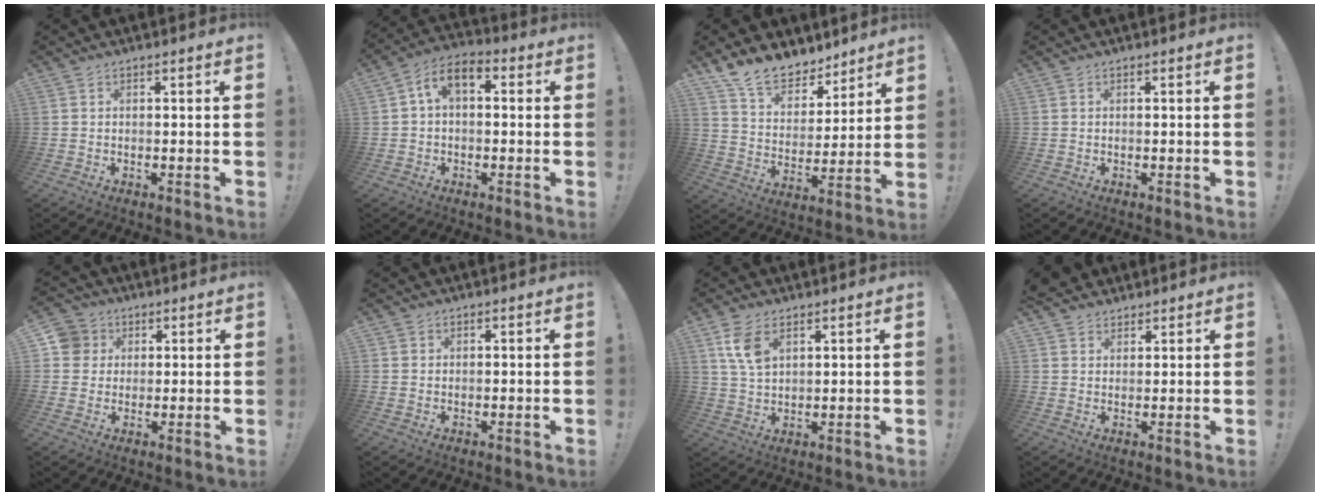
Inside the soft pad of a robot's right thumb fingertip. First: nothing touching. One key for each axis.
{"total": 6.7, "fx": 1.0, "fy": 4.1, "fz": 5.2, "tx": -0.095, "ty": 0.010, "tz": 0.024}
{"total": 13.6, "fx": 11.4, "fy": 6.5, "fz": 3.8, "tx": -0.080, "ty": -0.085, "tz": 0.215}
{"total": 0.0}
{"total": 6.9, "fx": 2.0, "fy": 6.4, "fz": 1.4, "tx": -0.020, "ty": -0.005, "tz": 0.041}
{"total": 1.3, "fx": 0.8, "fy": 1.0, "fz": -0.1, "tx": 0.005, "ty": 0.001, "tz": 0.013}
{"total": 7.7, "fx": 3.9, "fy": 4.4, "fz": 5.0, "tx": -0.105, "ty": -0.010, "tz": 0.075}
{"total": 4.0, "fx": 3.0, "fy": 2.6, "fz": 0.3, "tx": -0.008, "ty": -0.015, "tz": 0.058}